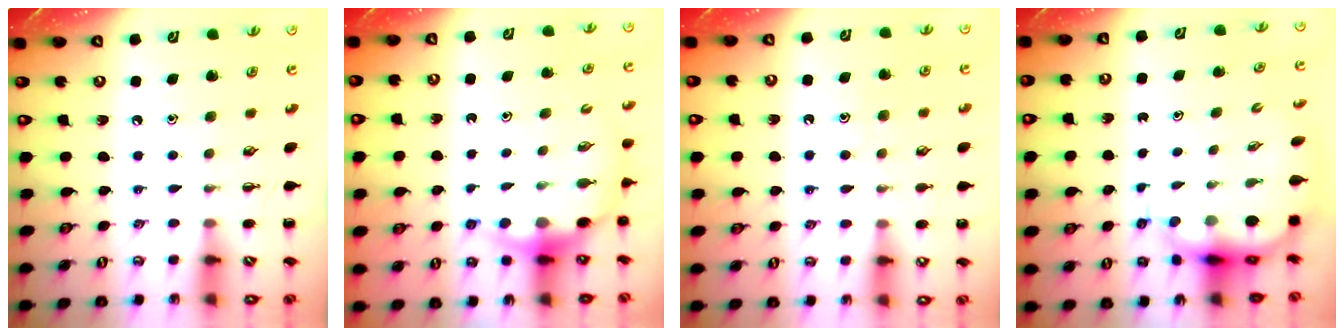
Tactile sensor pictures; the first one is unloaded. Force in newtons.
{"total": 7.4, "press": 7.3, "slide": 1.4}
{"total": 9.6, "press": 9.5, "slide": 1.4}
{"total": 8.2, "press": 7.7, "slide": 2.8}